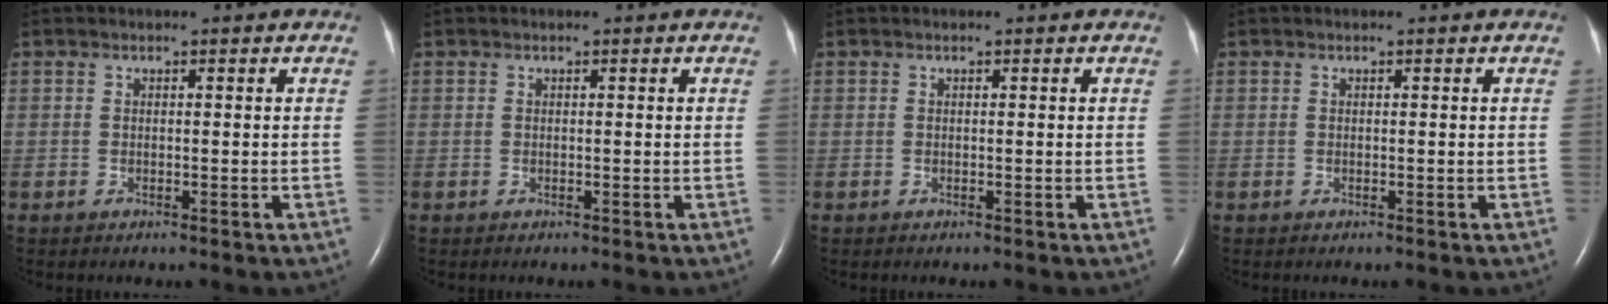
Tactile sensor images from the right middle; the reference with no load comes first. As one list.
[{"total": 0.0}, {"total": 0.0}, {"total": 0.0}]